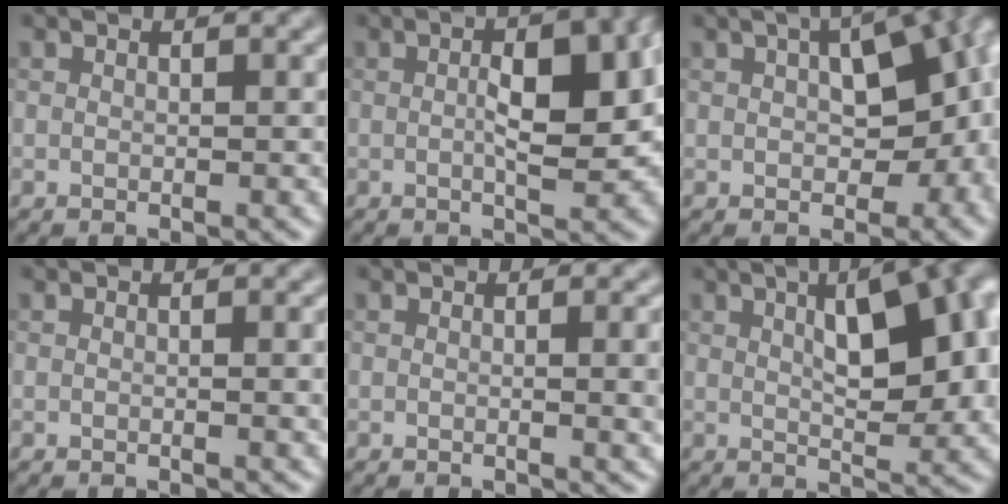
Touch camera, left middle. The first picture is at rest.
{"total": 8.0, "force": [0.6, 3.0, 7.4], "torque": [-0.102, 0.008, 0.012]}
{"total": 12.1, "force": [1.1, 6.6, 10.1], "torque": [-0.117, 0.007, 0.023]}
{"total": 1.7, "force": [0.1, 0.5, 1.7], "torque": [-0.018, 0.001, -0.001]}
{"total": 3.5, "force": [0.1, 1.1, 3.3], "torque": [-0.033, 0.004, -0.001]}
{"total": 10.1, "force": [2.5, 3.8, 9.0], "torque": [-0.107, 0.018, 0.032]}